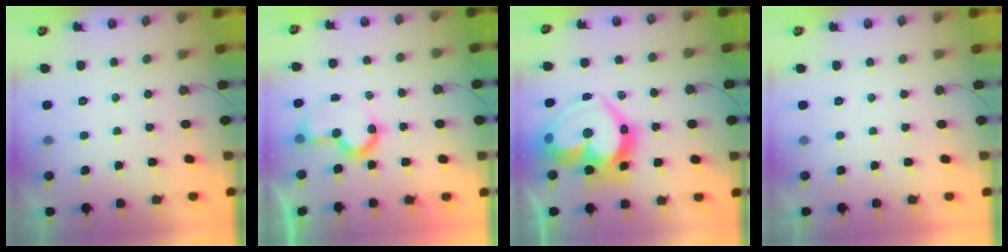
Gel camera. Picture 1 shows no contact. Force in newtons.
{"total": 7.9, "press": 7.9, "slide": 0.1}
{"total": 27.0, "press": 26.9, "slide": 2.6}
{"total": 1.9, "press": 1.9, "slide": 0.1}